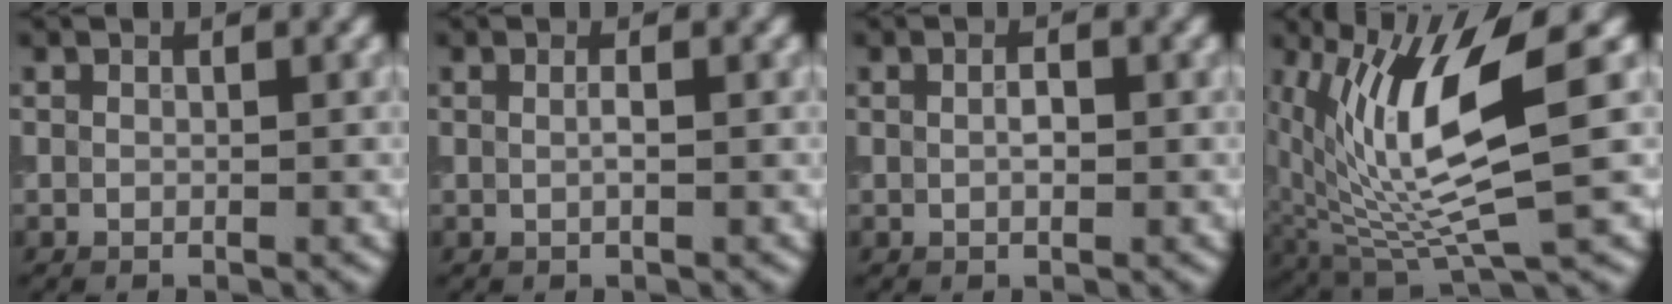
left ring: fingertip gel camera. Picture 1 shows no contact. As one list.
[{"total": 0.8, "force": [0.0, 0.1, 0.8], "torque": [-0.017, 0.002, 0.000]}, {"total": 1.2, "force": [0.1, 0.5, 1.1], "torque": [-0.023, 0.001, 0.001]}, {"total": 10.7, "force": [2.2, 2.9, 10.0], "torque": [-0.199, -0.015, 0.046]}]